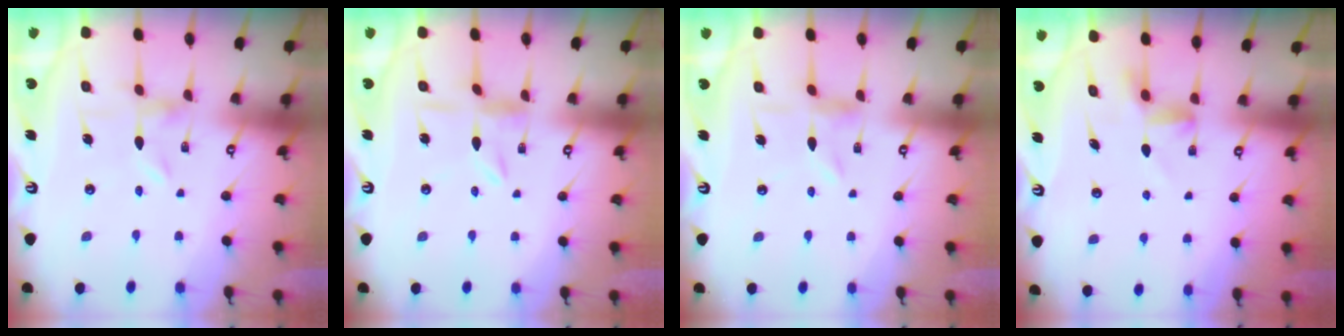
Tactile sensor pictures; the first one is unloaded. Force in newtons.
{"total": 1.3, "press": 1.2, "slide": 0.2}
{"total": 1.9, "press": 1.9, "slide": 0.4}
{"total": 3.5, "press": 3.3, "slide": 1.0}